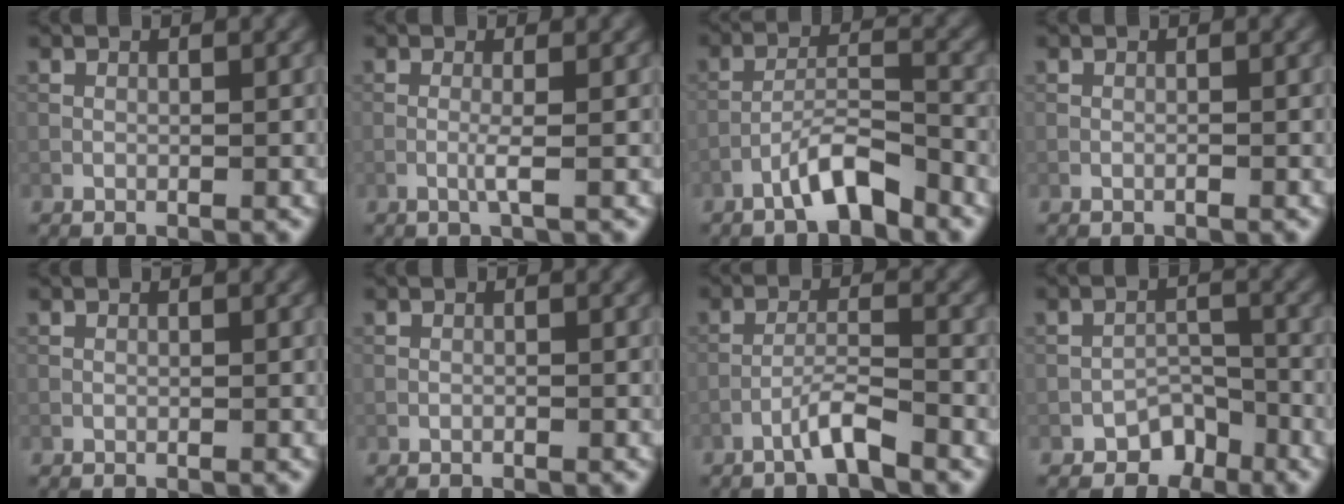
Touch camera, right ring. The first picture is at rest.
{"total": 1.3, "force": [-0.4, -0.1, 1.2], "torque": [-0.027, 0.002, -0.013]}
{"total": 4.3, "force": [-3.1, 0.8, 2.9], "torque": [-0.052, 0.015, -0.062]}
{"total": 0.0}
{"total": 0.0}
{"total": 0.0}
{"total": 2.8, "force": [-2.1, 0.1, 1.9], "torque": [-0.034, 0.012, -0.045]}
{"total": 2.7, "force": [-2.1, 1.6, 0.7], "torque": [-0.002, 0.010, -0.037]}